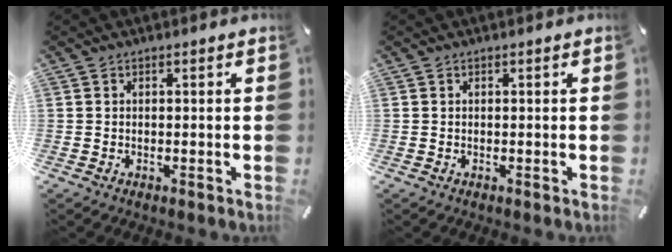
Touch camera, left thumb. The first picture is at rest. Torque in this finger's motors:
{"motor_torque": [0.00, 0.00, 0.00, 0.00, 0.00]}